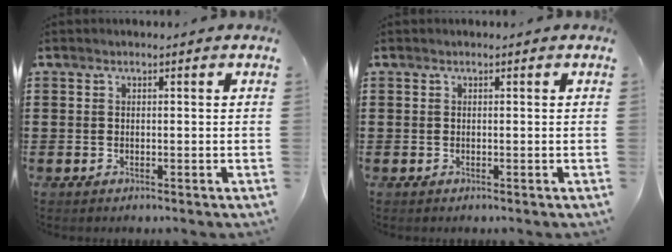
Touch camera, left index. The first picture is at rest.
{"total": 0.0}